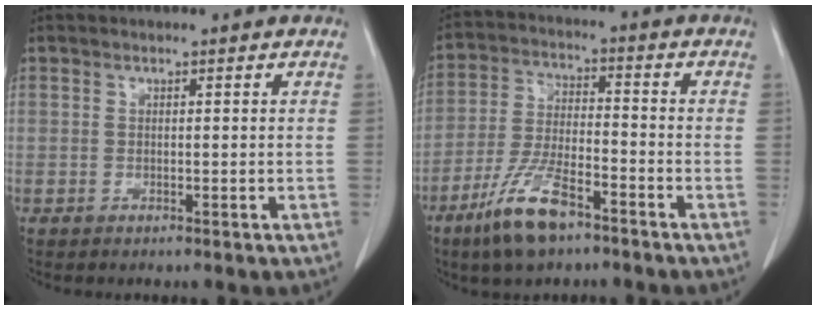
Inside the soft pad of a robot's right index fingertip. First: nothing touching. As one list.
[{"total": 10.2, "force": [-6.7, 2.7, 7.2], "torque": [-0.153, -0.014, -0.127]}]